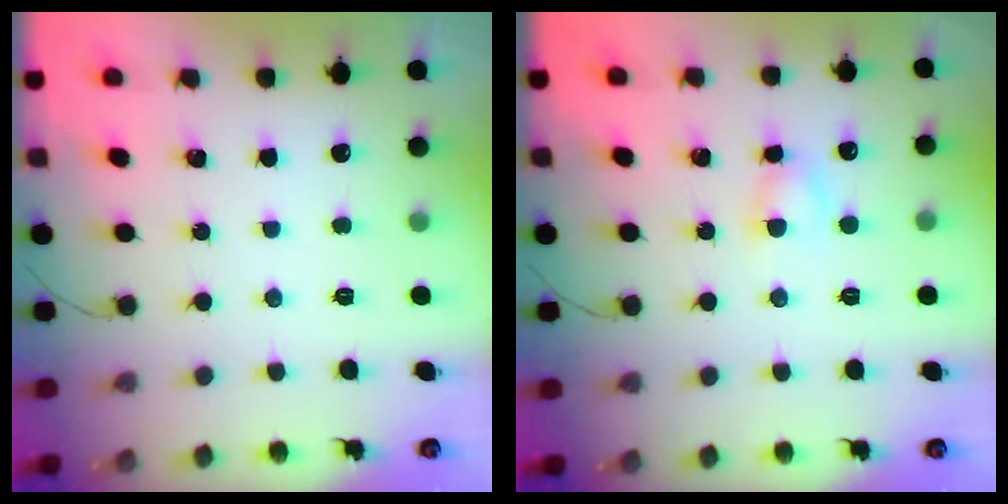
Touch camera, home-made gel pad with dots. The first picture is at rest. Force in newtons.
{"total": 3.5, "press": 3.3, "slide": 1.2}